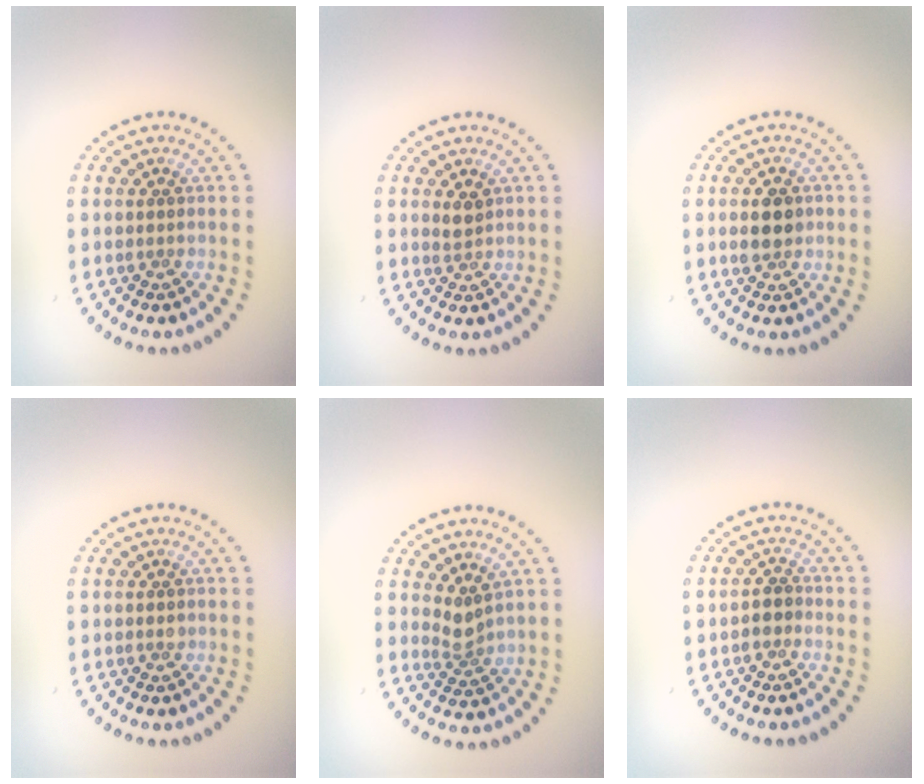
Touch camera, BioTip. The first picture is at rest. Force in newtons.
{"total": 1.3, "press": 1.2, "slide": 0.7}
{"total": 2.8, "press": 2.8, "slide": 0.2}
{"total": 0.5, "press": 0.5, "slide": 0.2}
{"total": 1.9, "press": 1.3, "slide": 1.4}
{"total": 1.4, "press": 1.3, "slide": 0.7}